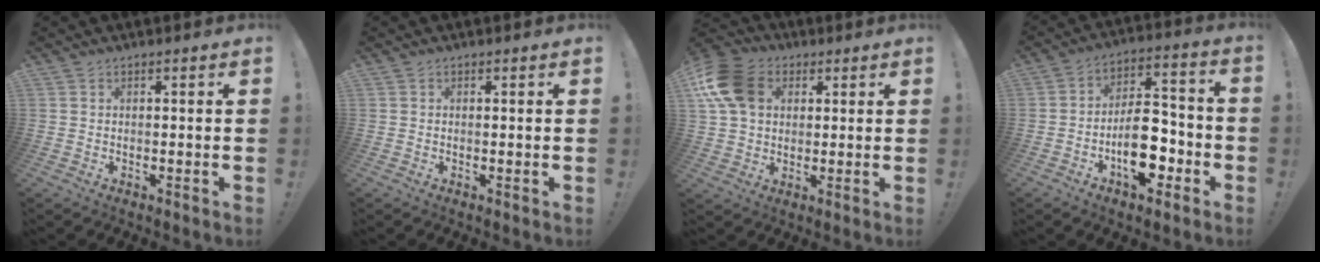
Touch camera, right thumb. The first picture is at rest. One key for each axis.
{"total": 0.0}
{"total": 15.7, "fx": 4.4, "fy": 12.0, "fz": 9.0, "tx": -0.154, "ty": -0.004, "tz": 0.088}
{"total": 15.2, "fx": -6.2, "fy": 8.3, "fz": 11.2, "tx": -0.179, "ty": 0.047, "tz": -0.093}